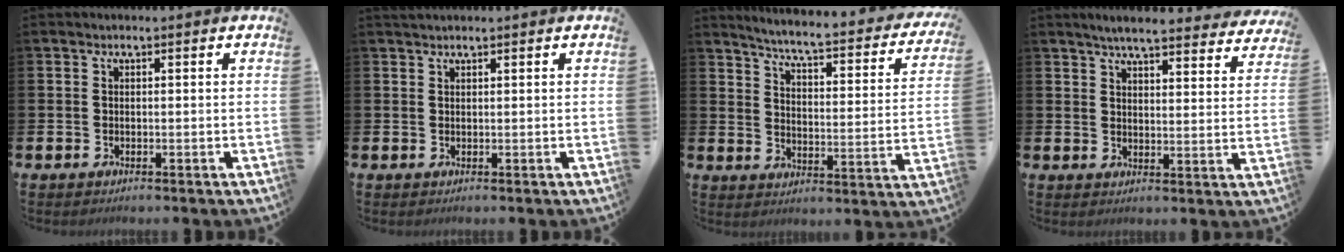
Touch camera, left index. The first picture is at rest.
{"total": 0.9, "force": [0.9, 0.1, 0.2], "torque": [-0.002, 0.001, 0.016]}
{"total": 4.9, "force": [4.3, 0.2, 2.1], "torque": [-0.057, -0.044, 0.062]}
{"total": 5.5, "force": [5.2, 0.3, 1.7], "torque": [-0.038, -0.032, 0.088]}